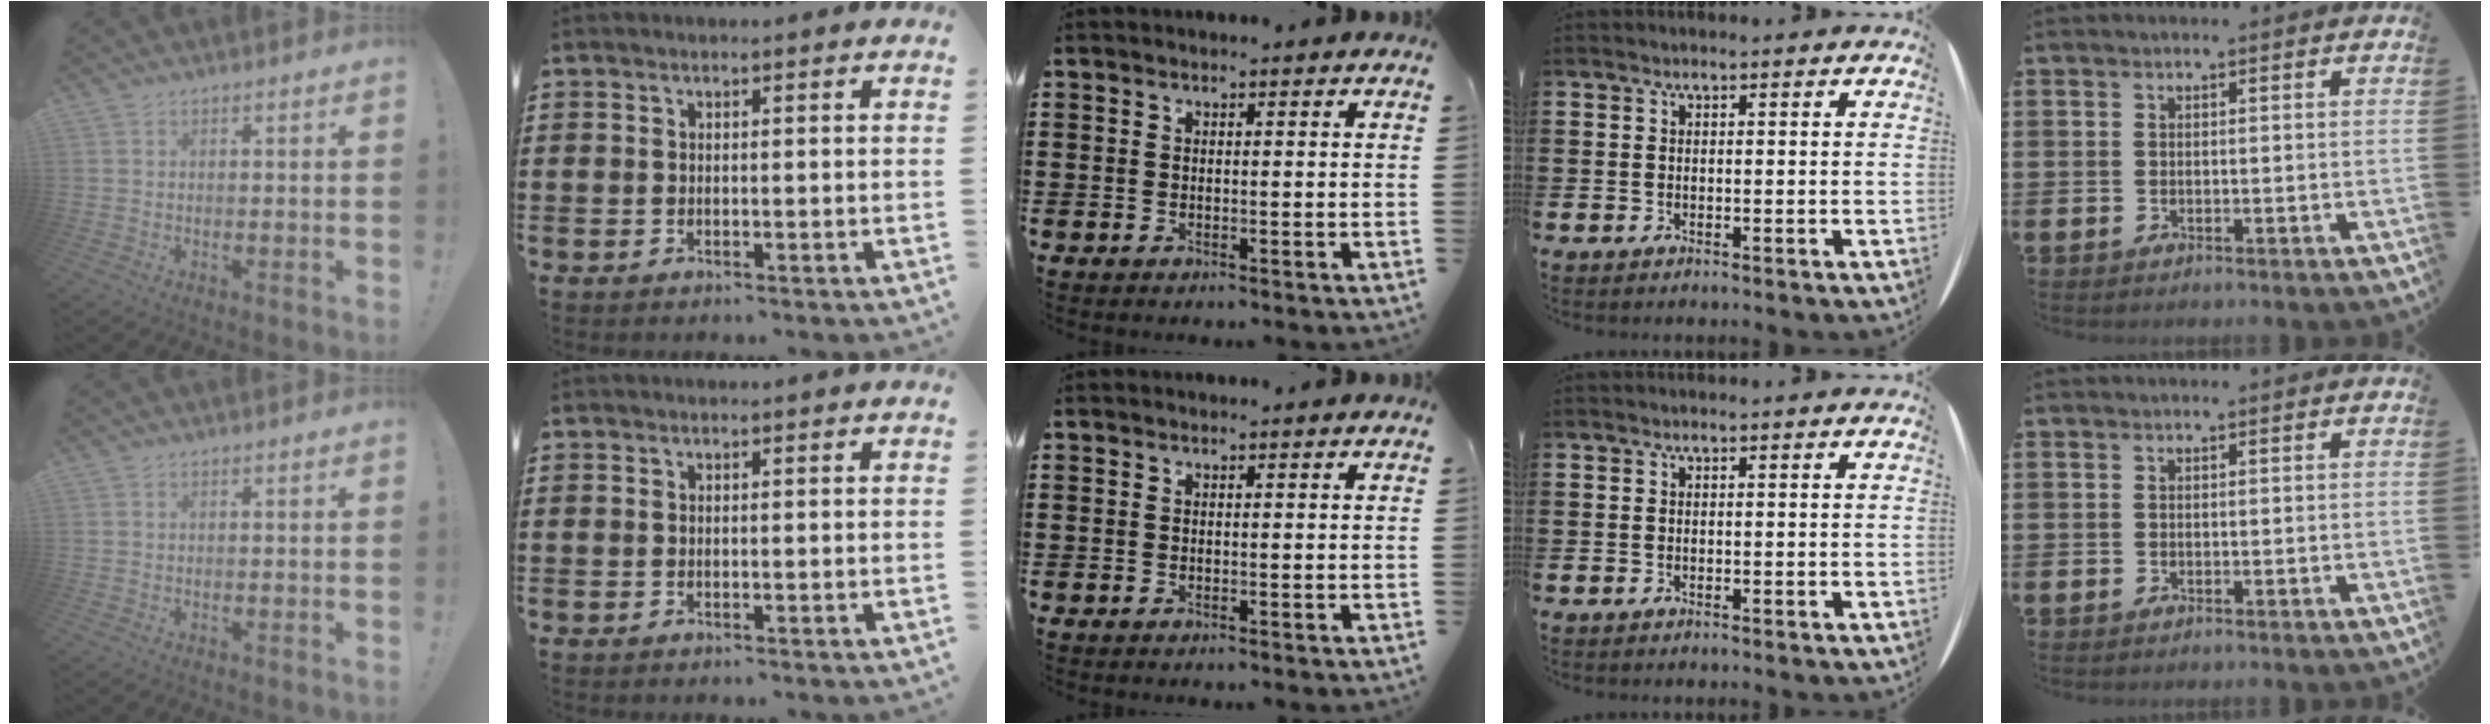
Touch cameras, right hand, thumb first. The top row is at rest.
{}